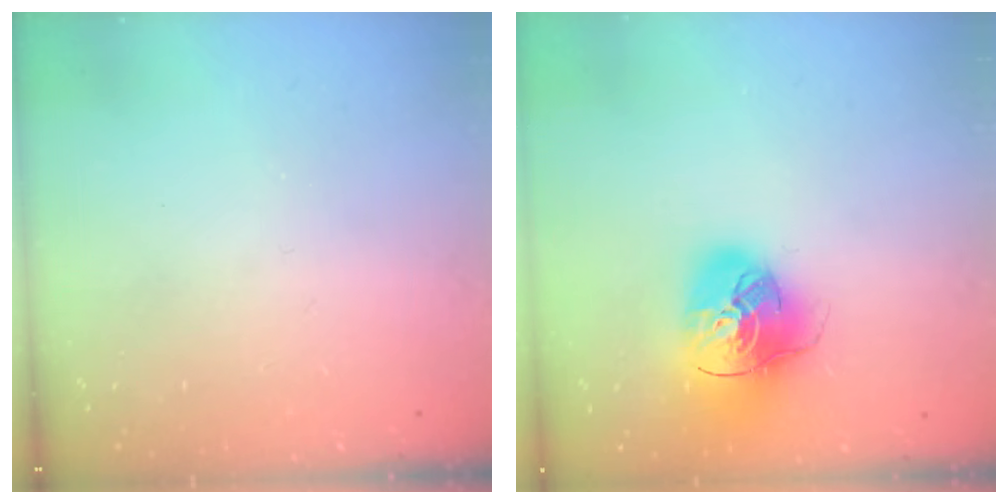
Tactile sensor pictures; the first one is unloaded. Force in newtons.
{"total": 17.5, "press": 17.3, "slide": 2.6}